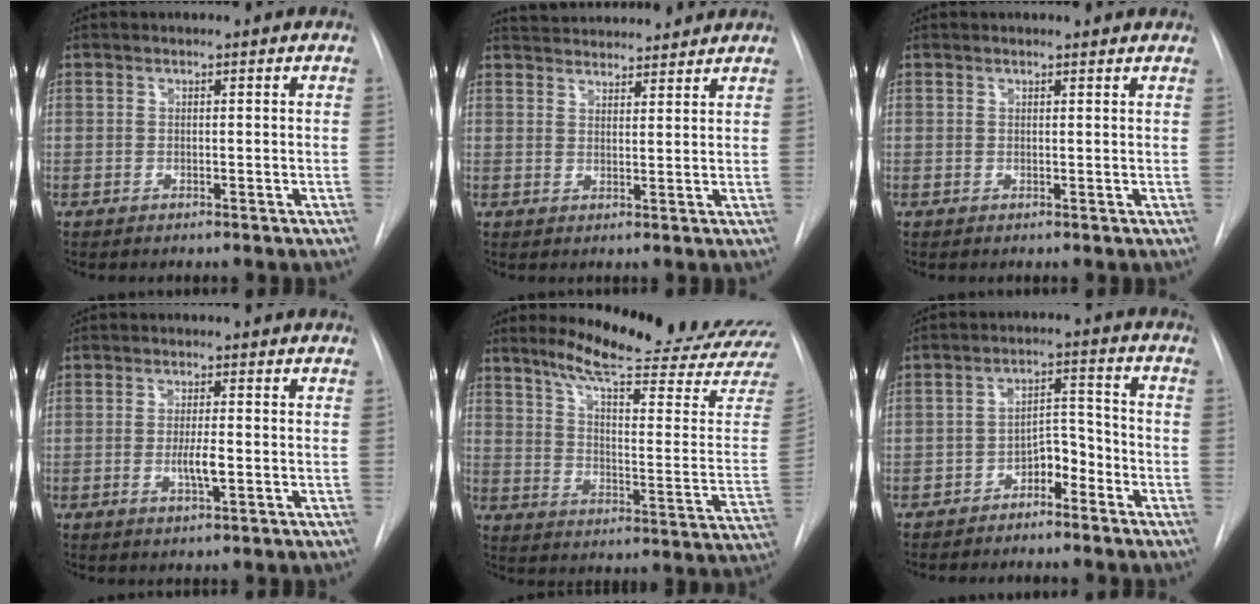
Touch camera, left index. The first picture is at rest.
{"total": 9.1, "force": [8.5, 1.8, 2.5], "torque": [-0.036, 0.023, 0.121]}
{"total": 0.8, "force": [0.7, 0.2, 0.1], "torque": [-0.008, 0.006, -0.005]}
{"total": 3.5, "force": [-2.2, 0.1, 2.7], "torque": [-0.053, -0.009, -0.034]}
{"total": 22.2, "force": [19.6, -0.2, 10.4], "torque": [-0.154, -0.098, 0.254]}
{"total": 6.4, "force": [-5.3, 2.2, 2.9], "torque": [-0.045, 0.017, -0.084]}